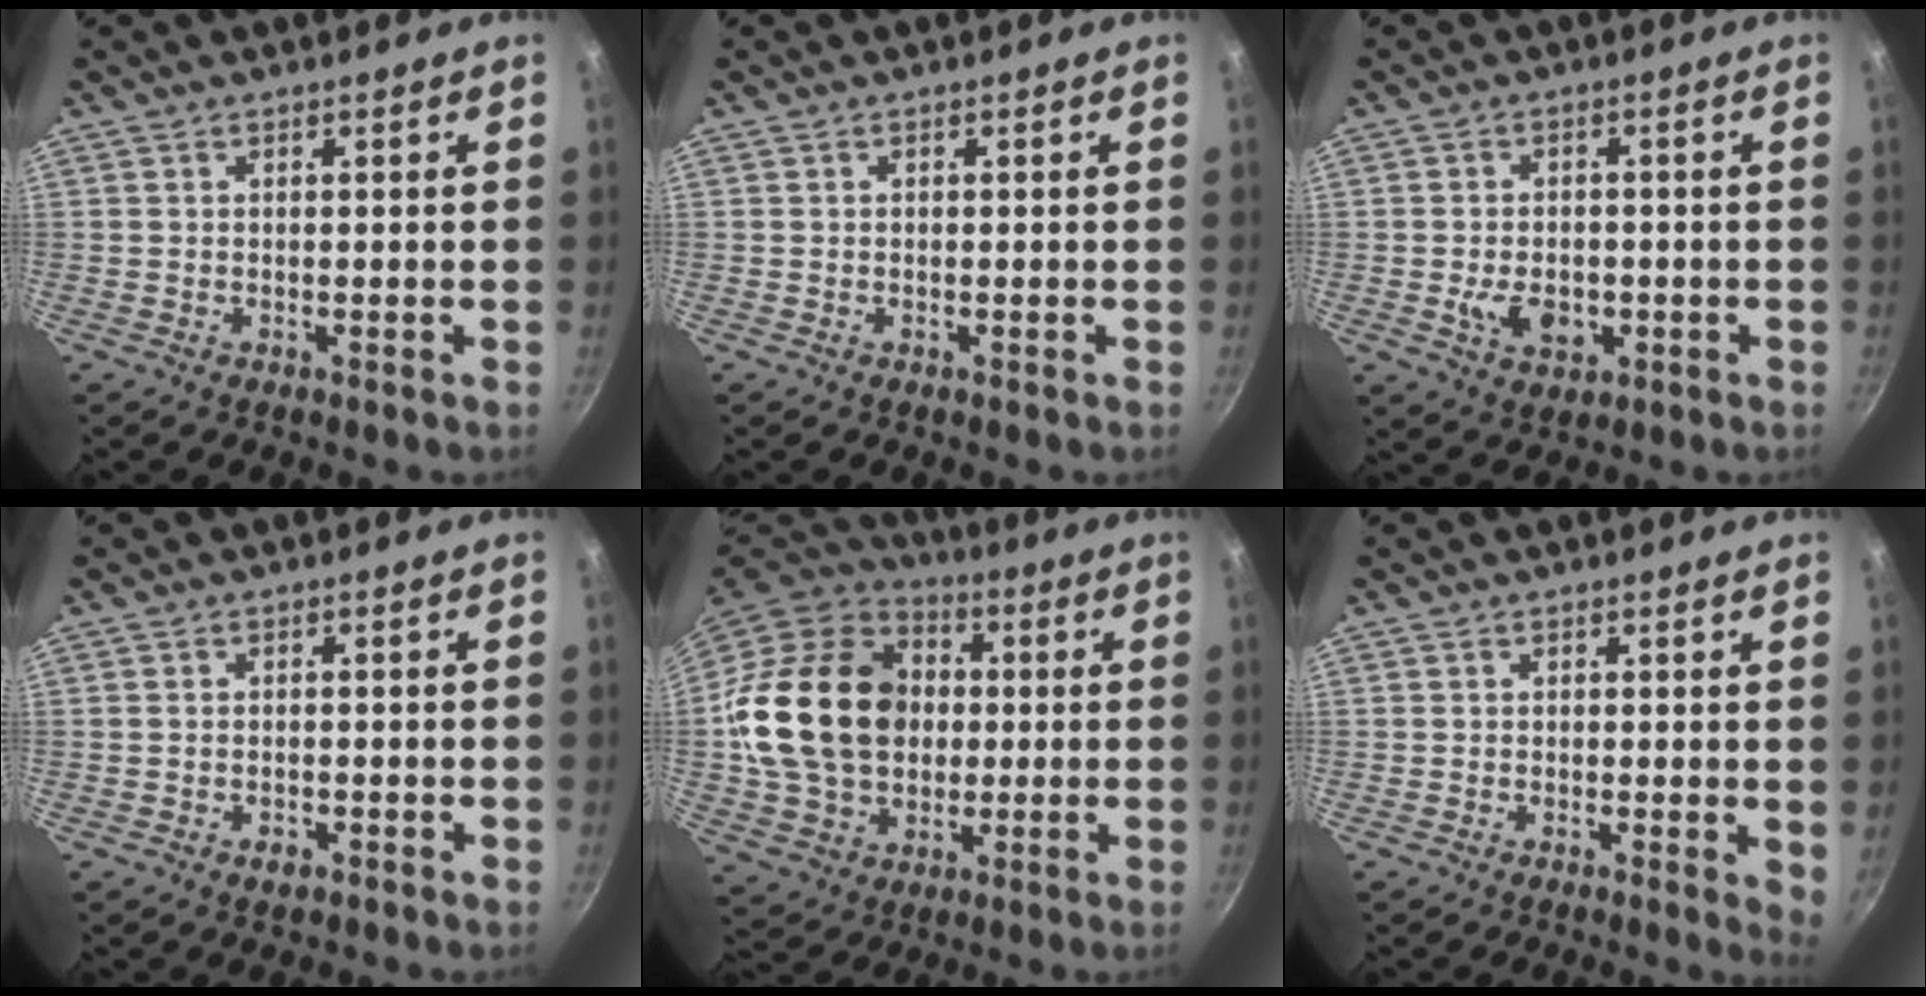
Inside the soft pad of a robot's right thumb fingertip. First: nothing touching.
{"total": 0.0}
{"total": 6.8, "force": [-1.5, 4.8, 4.5], "torque": [-0.059, 0.003, -0.019]}
{"total": 1.7, "force": [-0.9, 0.9, 1.1], "torque": [-0.021, 0.003, -0.015]}
{"total": 23.6, "force": [1.0, 18.3, 14.8], "torque": [-0.245, 0.028, 0.022]}
{"total": 2.6, "force": [0.2, 1.0, 2.4], "torque": [-0.025, -0.007, -0.001]}